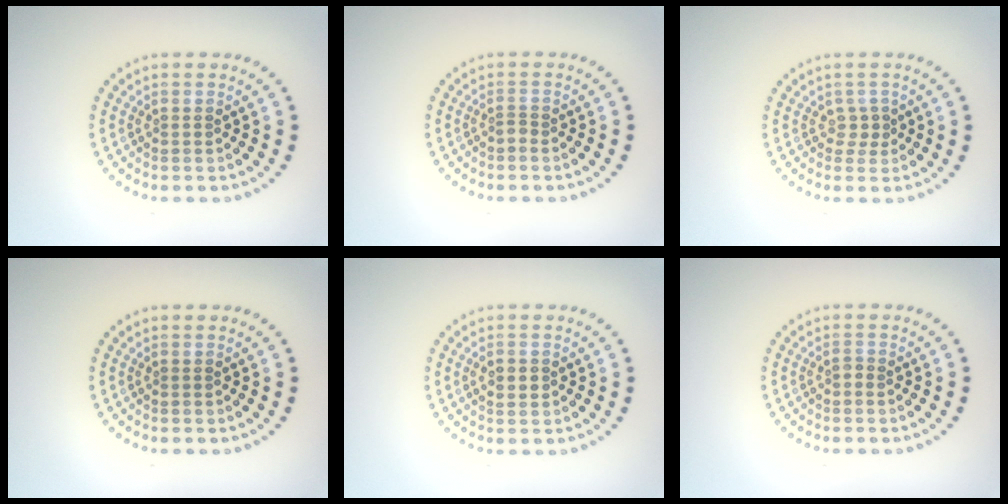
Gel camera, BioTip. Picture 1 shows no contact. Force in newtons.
{"total": 0.9, "press": 0.5, "slide": 0.7}
{"total": 1.0, "press": 0.8, "slide": 0.6}
{"total": 0.0}
{"total": 1.5, "press": 1.5, "slide": 0.0}
{"total": 0.6, "press": 0.4, "slide": 0.4}